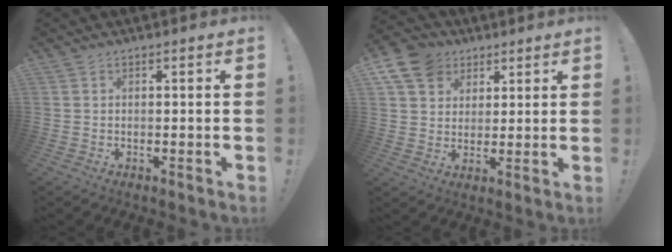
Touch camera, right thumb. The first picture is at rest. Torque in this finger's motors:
{"motor_torque": [0.18, 0.18, 0.24, -0.06, 0.10]}